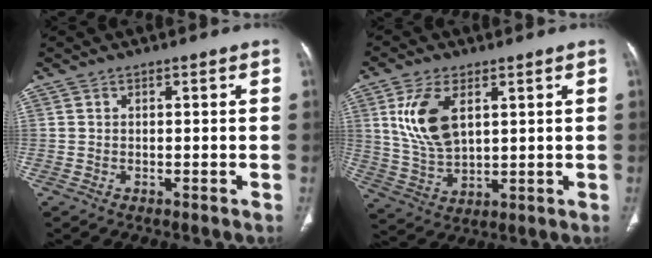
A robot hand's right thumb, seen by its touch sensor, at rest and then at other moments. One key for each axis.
{"total": 11.2, "fx": 3.7, "fy": 6.0, "fz": 8.7, "tx": -0.171, "ty": -0.013, "tz": 0.080}